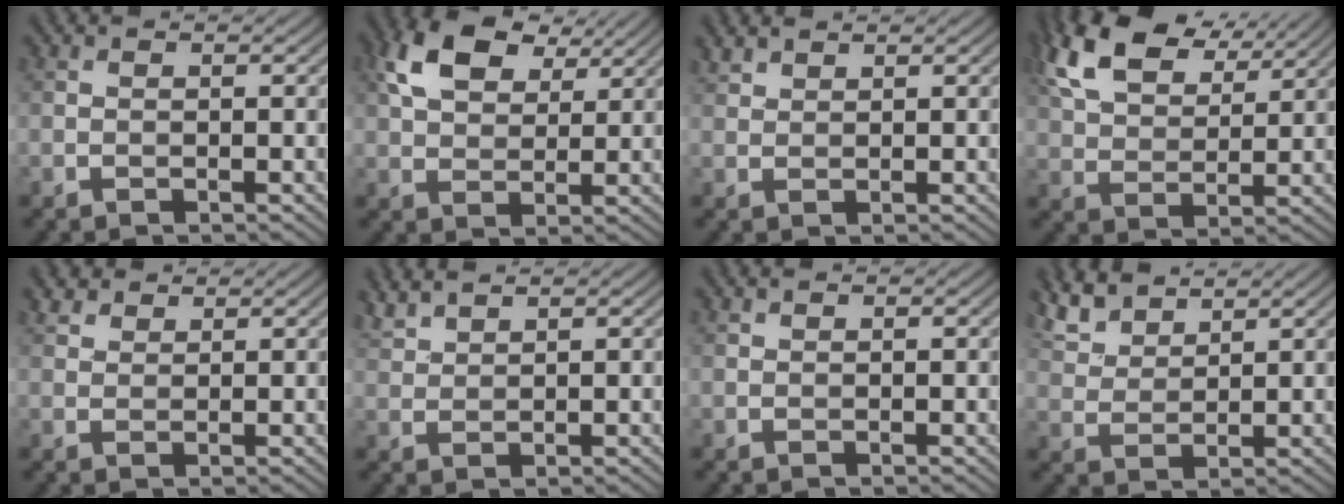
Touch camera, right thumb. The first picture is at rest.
{"total": 9.3, "force": [4.7, 5.4, 5.9], "torque": [-0.131, 0.011, 0.089]}
{"total": 1.7, "force": [1.5, 0.5, 0.4], "torque": [-0.013, 0.005, 0.037]}
{"total": 11.9, "force": [7.1, 6.0, 7.5], "torque": [-0.187, 0.022, 0.140]}
{"total": 2.3, "force": [1.9, 1.1, 0.7], "torque": [-0.018, 0.006, 0.042]}
{"total": 3.0, "force": [2.8, 0.5, 1.1], "torque": [-0.030, 0.006, 0.064]}
{"total": 0.5, "force": [0.5, 0.1, 0.1], "torque": [-0.003, 0.001, 0.013]}
{"total": 6.0, "force": [5.1, 2.0, 2.6], "torque": [-0.073, 0.010, 0.110]}